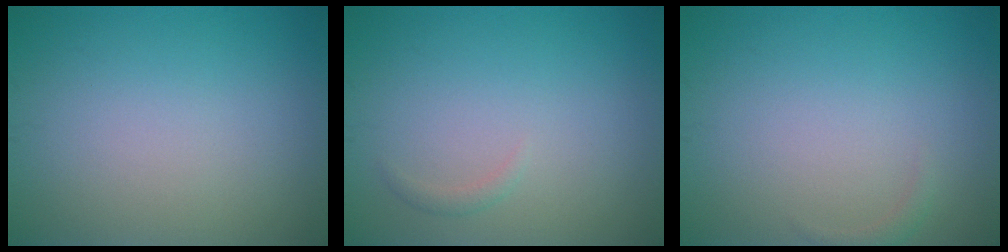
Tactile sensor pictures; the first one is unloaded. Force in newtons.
{"total": 0.7, "press": 0.7, "slide": 0.0}
{"total": 0.7, "press": 0.7, "slide": 0.1}